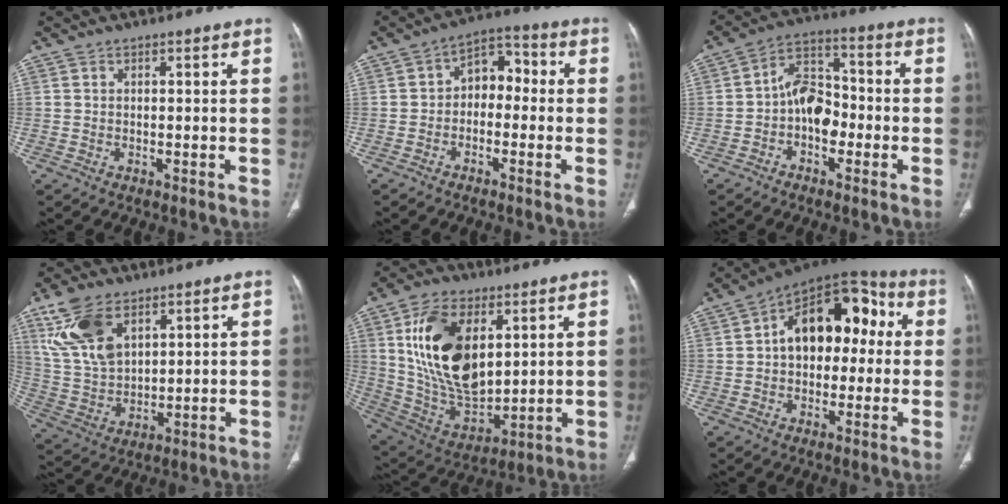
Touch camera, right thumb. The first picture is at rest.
{"total": 7.3, "force": [-0.8, 5.2, 5.1], "torque": [-0.049, 0.039, -0.029]}
{"total": 9.2, "force": [-2.1, 6.1, 6.6], "torque": [-0.083, 0.036, -0.049]}
{"total": 13.0, "force": [6.8, 7.2, 8.4], "torque": [-0.162, -0.019, 0.146]}
{"total": 20.8, "force": [5.9, 11.9, 16.0], "torque": [-0.271, -0.026, 0.121]}
{"total": 17.1, "force": [2.1, 11.0, 13.0], "torque": [-0.144, 0.050, 0.022]}